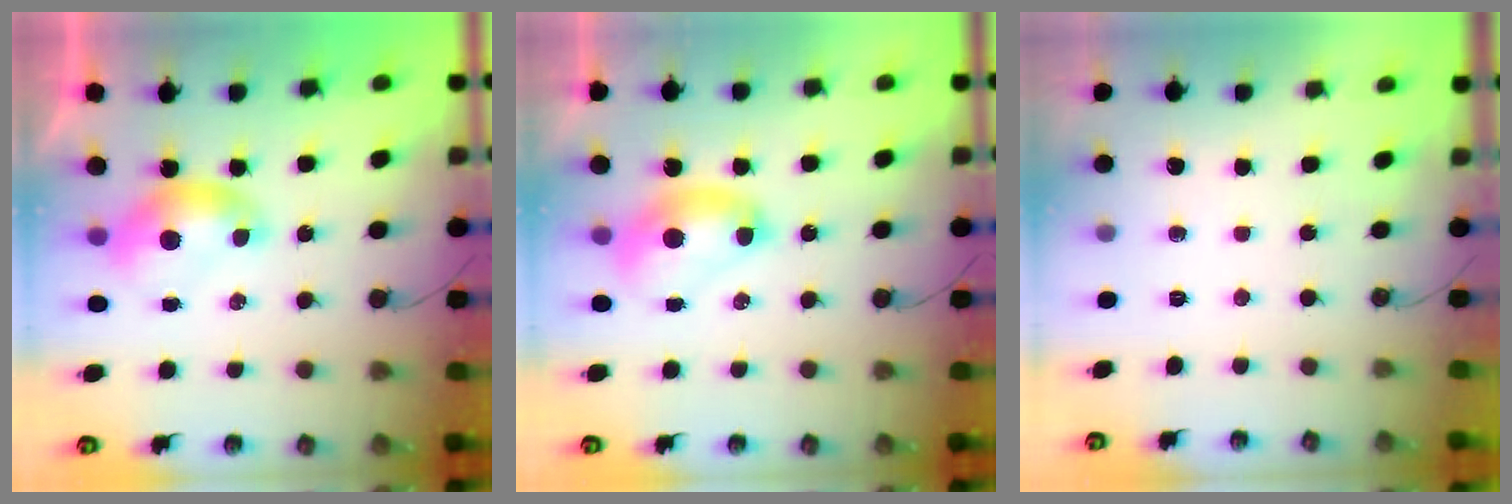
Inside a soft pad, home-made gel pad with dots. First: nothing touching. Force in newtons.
{"total": 2.7, "press": 2.7, "slide": 0.1}
{"total": 0.0}